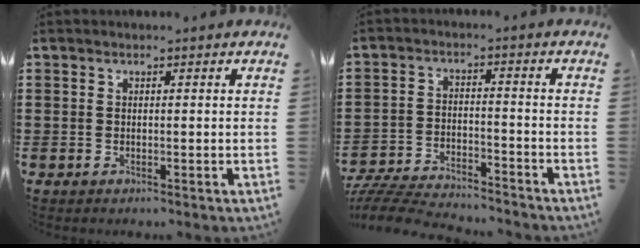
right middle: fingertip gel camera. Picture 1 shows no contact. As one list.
[{"total": 6.9, "force": [-6.7, 0.8, 1.5], "torque": [-0.033, 0.008, -0.133]}]